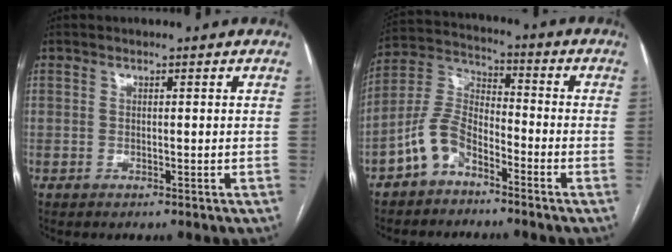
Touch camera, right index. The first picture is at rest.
{"total": 8.0, "force": [-5.0, 4.1, 4.7], "torque": [-0.113, 0.020, -0.106]}